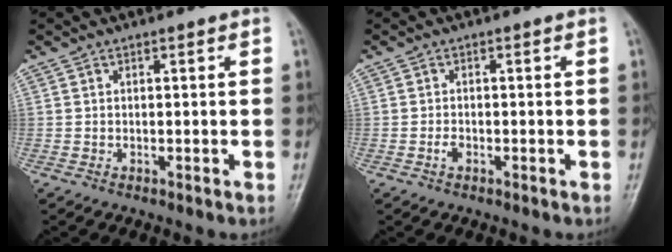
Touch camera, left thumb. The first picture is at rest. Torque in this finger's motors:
{"motor_torque": [-0.02, 0.04, 0.22, 0.06, 0.00]}